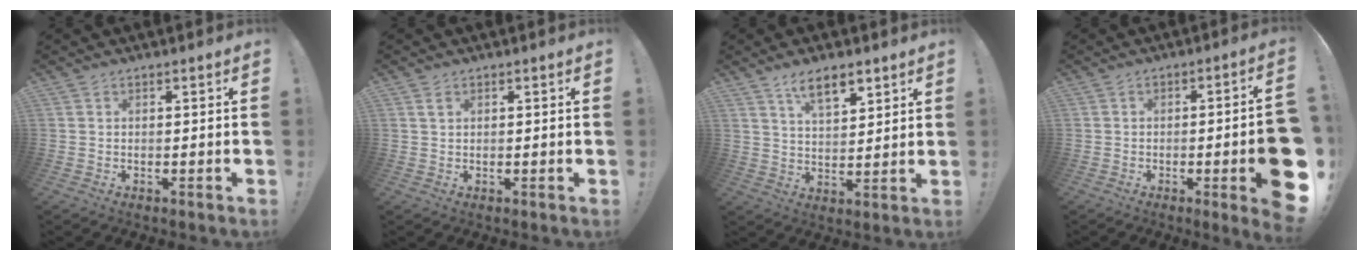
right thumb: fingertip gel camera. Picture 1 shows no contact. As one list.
[{"total": 1.4, "force": [0.9, 0.8, 0.7], "torque": [-0.007, -0.001, 0.016]}, {"total": 9.1, "force": [6.1, 3.5, 5.7], "torque": [-0.084, -0.029, 0.110]}, {"total": 12.9, "force": [-3.3, 1.6, 12.4], "torque": [-0.164, 0.005, -0.038]}]